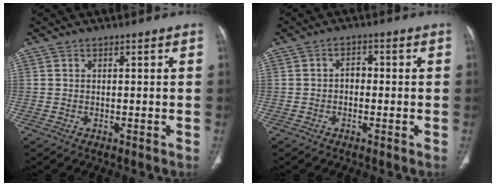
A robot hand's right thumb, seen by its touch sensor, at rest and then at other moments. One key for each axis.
{"total": 2.4, "fx": -0.5, "fy": 1.7, "fz": 1.6, "tx": -0.015, "ty": 0.012, "tz": -0.014}